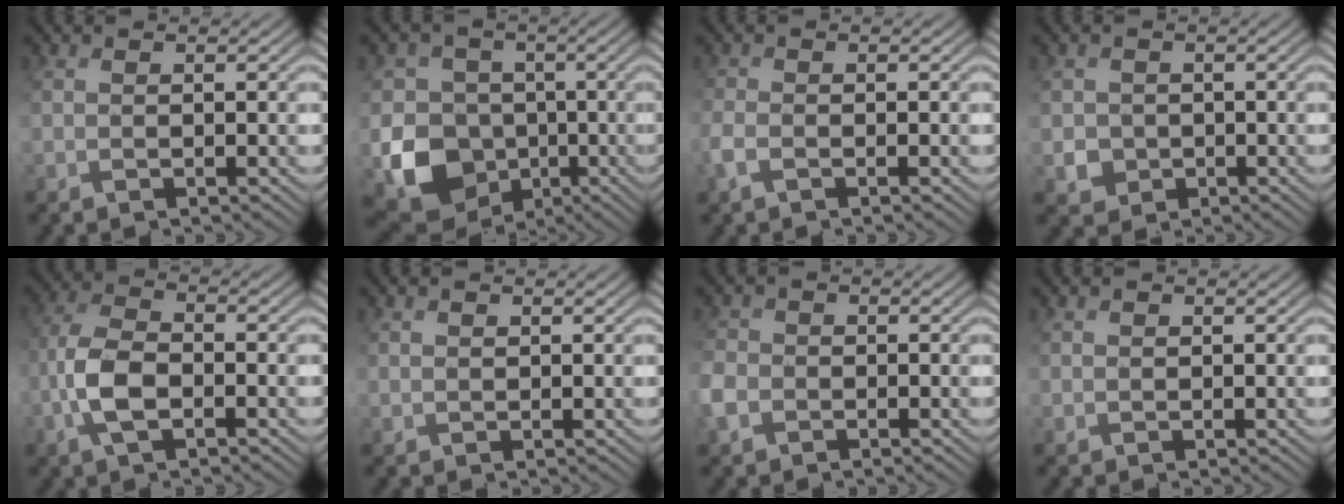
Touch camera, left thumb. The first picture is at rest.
{"total": 9.7, "force": [-1.9, 8.9, 3.5], "torque": [-0.084, -0.025, -0.041]}
{"total": 1.1, "force": [-0.8, 0.5, 0.6], "torque": [-0.024, -0.002, -0.021]}
{"total": 2.2, "force": [0.0, 2.2, -0.4], "torque": [0.005, -0.001, 0.004]}
{"total": 5.3, "force": [-1.8, 2.6, 4.3], "torque": [-0.102, 0.011, -0.044]}
{"total": 1.0, "force": [0.7, 0.4, -0.6], "torque": [0.008, 0.004, 0.016]}
{"total": 2.2, "force": [-1.1, 1.9, 0.4], "torque": [-0.023, 0.003, -0.032]}
{"total": 1.0, "force": [0.6, 0.0, -0.8], "torque": [0.014, 0.004, 0.016]}